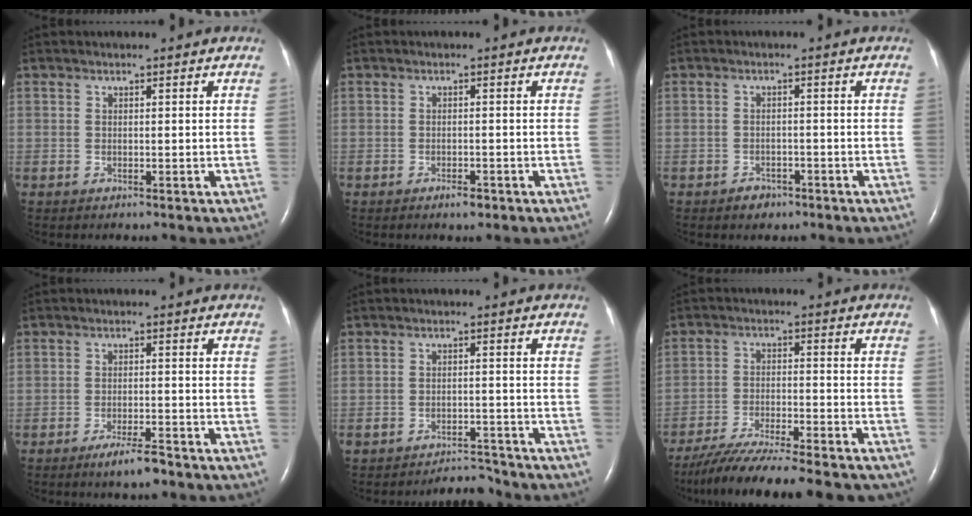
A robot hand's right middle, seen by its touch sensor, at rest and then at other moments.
{"total": 1.6, "force": [-1.1, 0.6, 1.0], "torque": [-0.018, -0.001, -0.014]}
{"total": 2.2, "force": [-1.6, 1.5, 0.5], "torque": [-0.011, 0.004, -0.020]}
{"total": 4.3, "force": [-3.2, 0.5, 2.9], "torque": [-0.055, -0.005, -0.054]}
{"total": 4.2, "force": [-4.2, 0.6, -0.4], "torque": [0.006, 0.003, -0.066]}
{"total": 16.4, "force": [-14.2, 1.6, 8.0], "torque": [-0.139, -0.025, -0.221]}